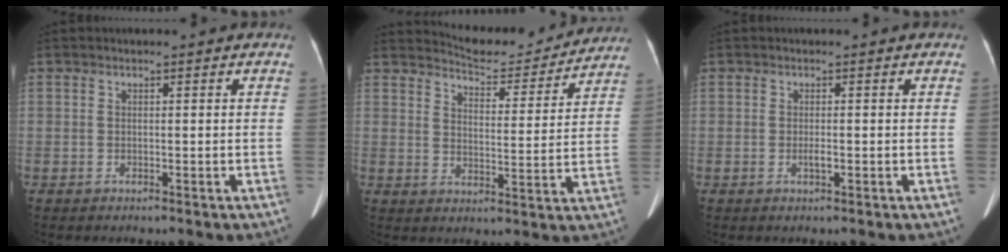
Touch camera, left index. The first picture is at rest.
{"total": 11.2, "force": [11.1, 1.5, 1.1], "torque": [-0.016, -0.011, 0.146]}
{"total": 1.1, "force": [-0.4, 0.2, 1.0], "torque": [-0.021, -0.002, -0.007]}